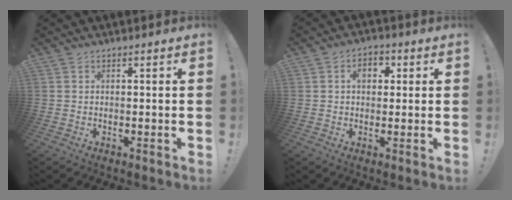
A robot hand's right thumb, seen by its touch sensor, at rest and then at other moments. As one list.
[{"total": 5.0, "force": [1.3, 3.7, 3.1], "torque": [-0.040, 0.005, 0.018]}]